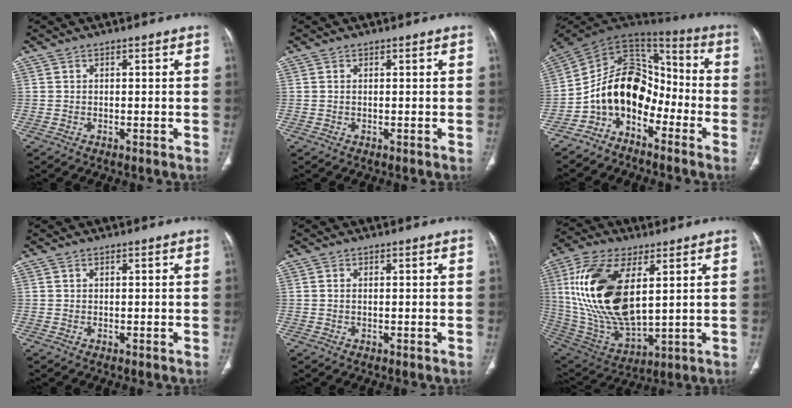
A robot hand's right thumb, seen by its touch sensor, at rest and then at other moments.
{"total": 0.0}
{"total": 14.7, "force": [-6.3, 9.8, 8.9], "torque": [-0.125, 0.097, -0.126]}
{"total": 0.0}
{"total": 0.5, "force": [0.1, 0.3, 0.5], "torque": [-0.014, 0.003, 0.004]}
{"total": 23.0, "force": [5.7, 11.1, 19.3], "torque": [-0.386, -0.029, 0.115]}